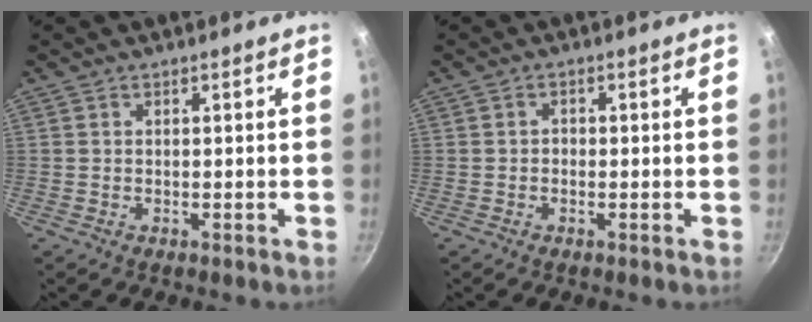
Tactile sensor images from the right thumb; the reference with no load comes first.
{"total": 1.1, "force": [-0.4, 1.0, 0.5], "torque": [-0.006, 0.004, -0.007]}